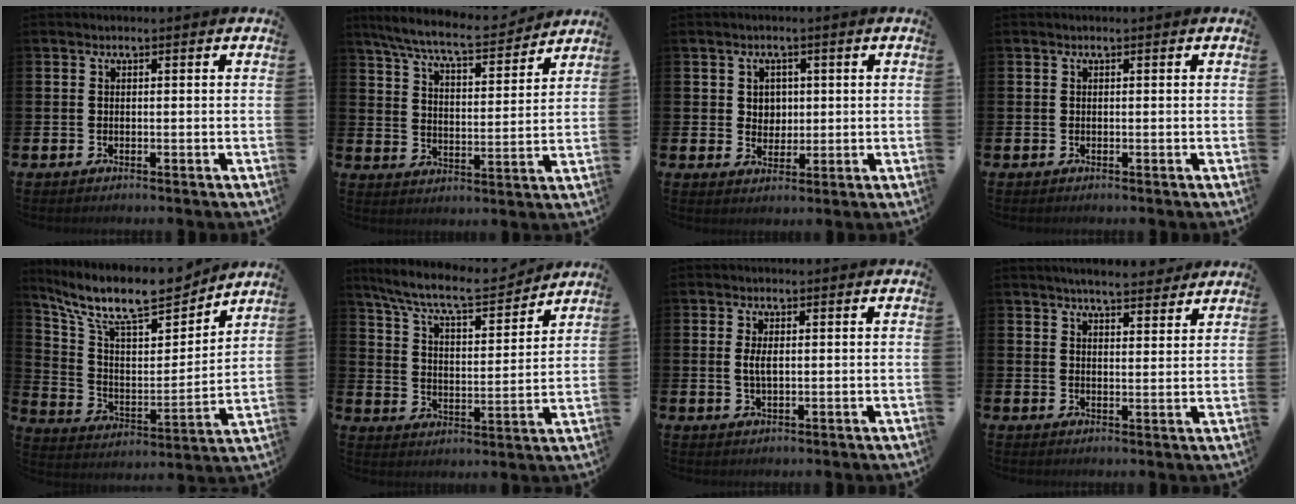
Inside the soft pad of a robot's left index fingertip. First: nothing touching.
{"total": 8.1, "force": [7.5, 0.8, 3.0], "torque": [-0.085, -0.046, 0.130]}
{"total": 2.8, "force": [1.1, 2.4, 0.8], "torque": [-0.001, 0.001, 0.013]}
{"total": 0.0}
{"total": 12.1, "force": [10.5, 3.2, 5.1], "torque": [-0.127, -0.074, 0.179]}
{"total": 9.1, "force": [8.3, 1.7, 3.3], "torque": [-0.091, -0.059, 0.140]}
{"total": 2.4, "force": [0.3, 1.0, 2.2], "torque": [-0.037, 0.002, 0.002]}
{"total": 5.0, "force": [4.8, 0.5, 1.2], "torque": [-0.019, -0.025, 0.084]}